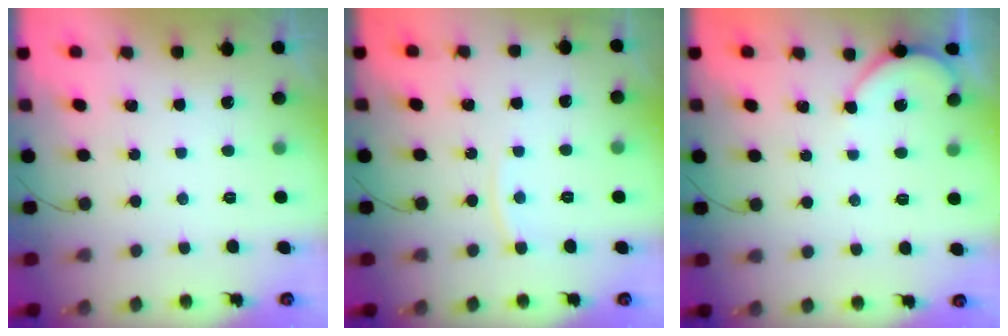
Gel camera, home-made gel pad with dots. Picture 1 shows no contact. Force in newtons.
{"total": 4.7, "press": 4.7, "slide": 0.7}
{"total": 4.2, "press": 4.2, "slide": 0.5}